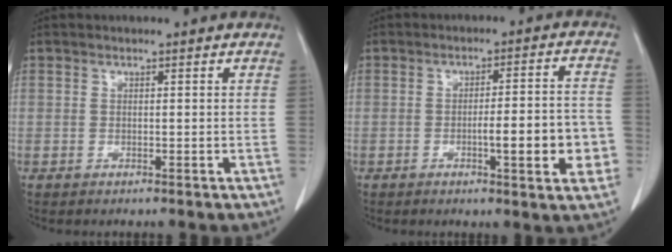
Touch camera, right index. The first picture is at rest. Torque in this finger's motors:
{"motor_torque": [0.96, -0.48, 0.28, 0.08]}